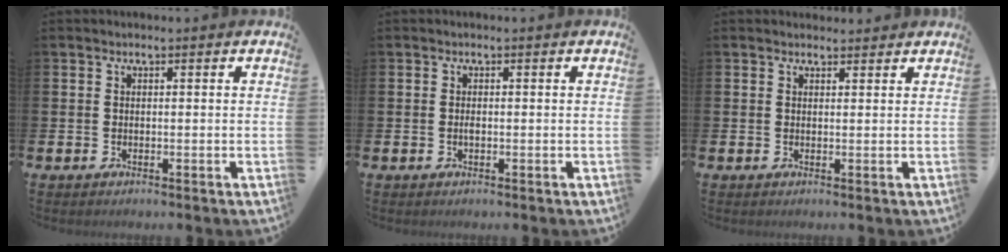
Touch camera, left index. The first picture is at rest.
{"total": 0.7, "force": [-0.1, 0.2, 0.6], "torque": [-0.009, -0.003, -0.003]}
{"total": 1.2, "force": [1.1, 0.5, 0.0], "torque": [0.010, 0.000, 0.018]}